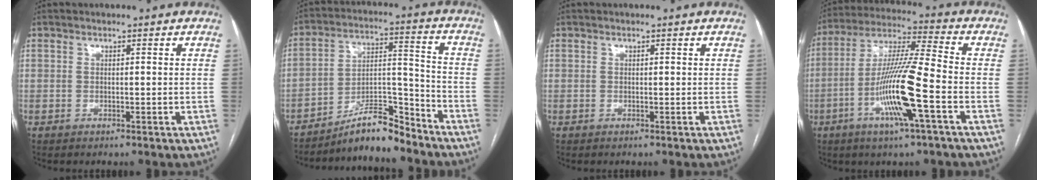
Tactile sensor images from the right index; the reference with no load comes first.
{"total": 9.8, "force": [-8.8, 1.6, 4.0], "torque": [-0.064, 0.030, -0.151]}
{"total": 0.0}
{"total": 14.4, "force": [-4.8, -0.1, 13.6], "torque": [-0.269, -0.003, -0.095]}